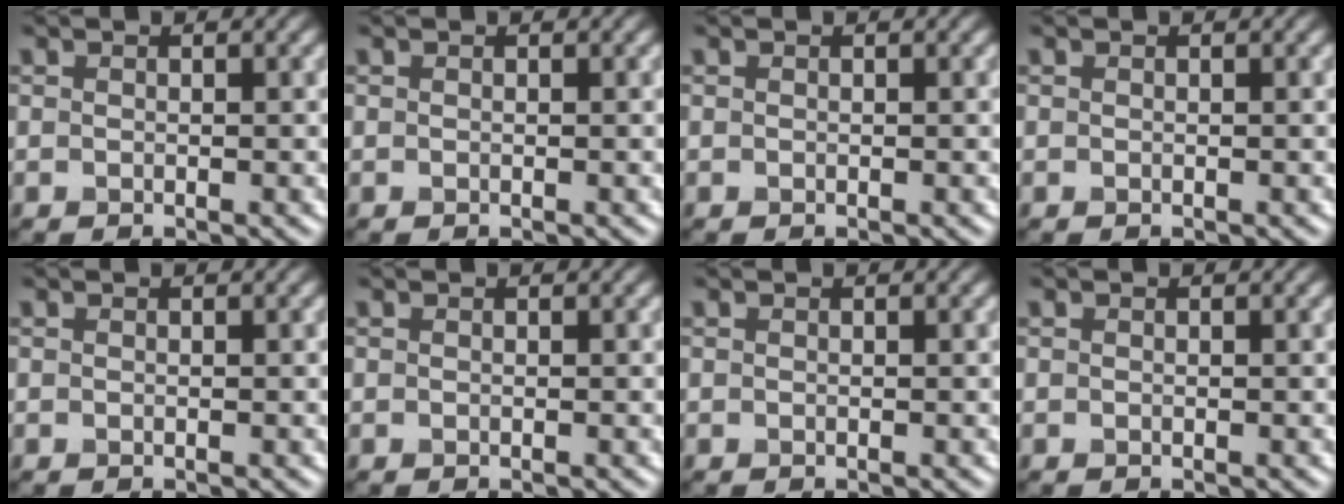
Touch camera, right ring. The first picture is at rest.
{"total": 0.0}
{"total": 0.0}
{"total": 0.0}
{"total": 0.0}
{"total": 0.0}
{"total": 0.0}
{"total": 0.0}